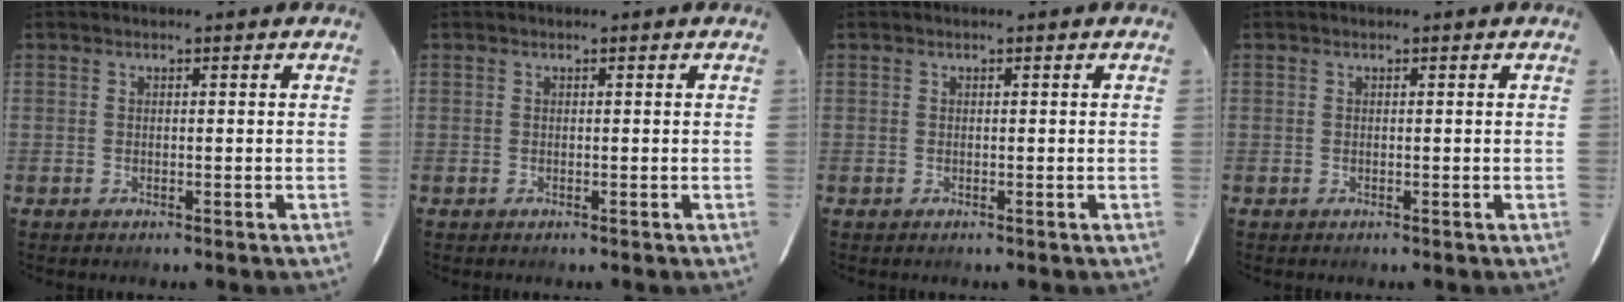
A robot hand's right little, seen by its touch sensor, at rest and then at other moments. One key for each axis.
{"total": 0.0}
{"total": 0.0}
{"total": 0.0}